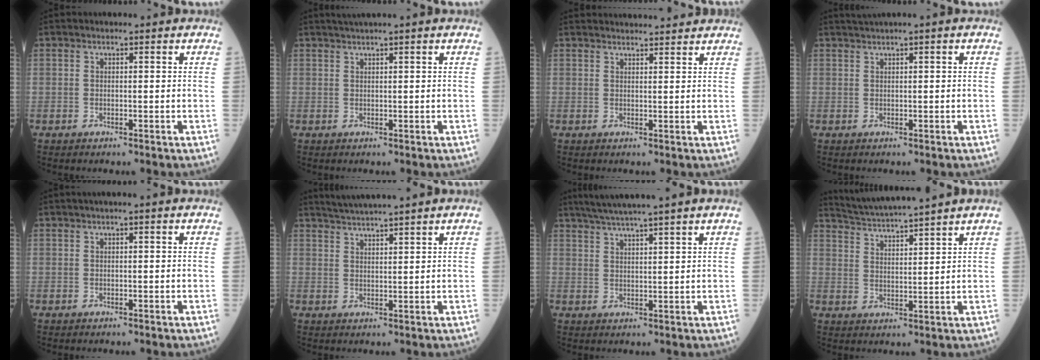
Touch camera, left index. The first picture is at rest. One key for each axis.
{"total": 1.8, "fx": 1.4, "fy": -0.8, "fz": 0.9, "tx": -0.018, "ty": 0.003, "tz": 0.031}
{"total": 9.3, "fx": 8.9, "fy": 0.8, "fz": 2.3, "tx": -0.029, "ty": 0.029, "tz": 0.108}
{"total": 1.5, "fx": 0.9, "fy": -0.3, "fz": 1.2, "tx": -0.026, "ty": 0.011, "tz": 0.023}
{"total": 0.7, "fx": 0.3, "fy": -0.2, "fz": 0.6, "tx": -0.017, "ty": 0.006, "tz": 0.007}
{"total": 5.3, "fx": 4.7, "fy": -1.4, "fz": 2.0, "tx": -0.040, "ty": 0.016, "tz": 0.086}
{"total": 7.7, "fx": 6.4, "fy": -1.6, "fz": 4.0, "tx": -0.065, "ty": 0.014, "tz": 0.100}
{"total": 9.4, "fx": 8.6, "fy": -1.9, "fz": 3.2, "tx": -0.066, "ty": 0.010, "tz": 0.147}